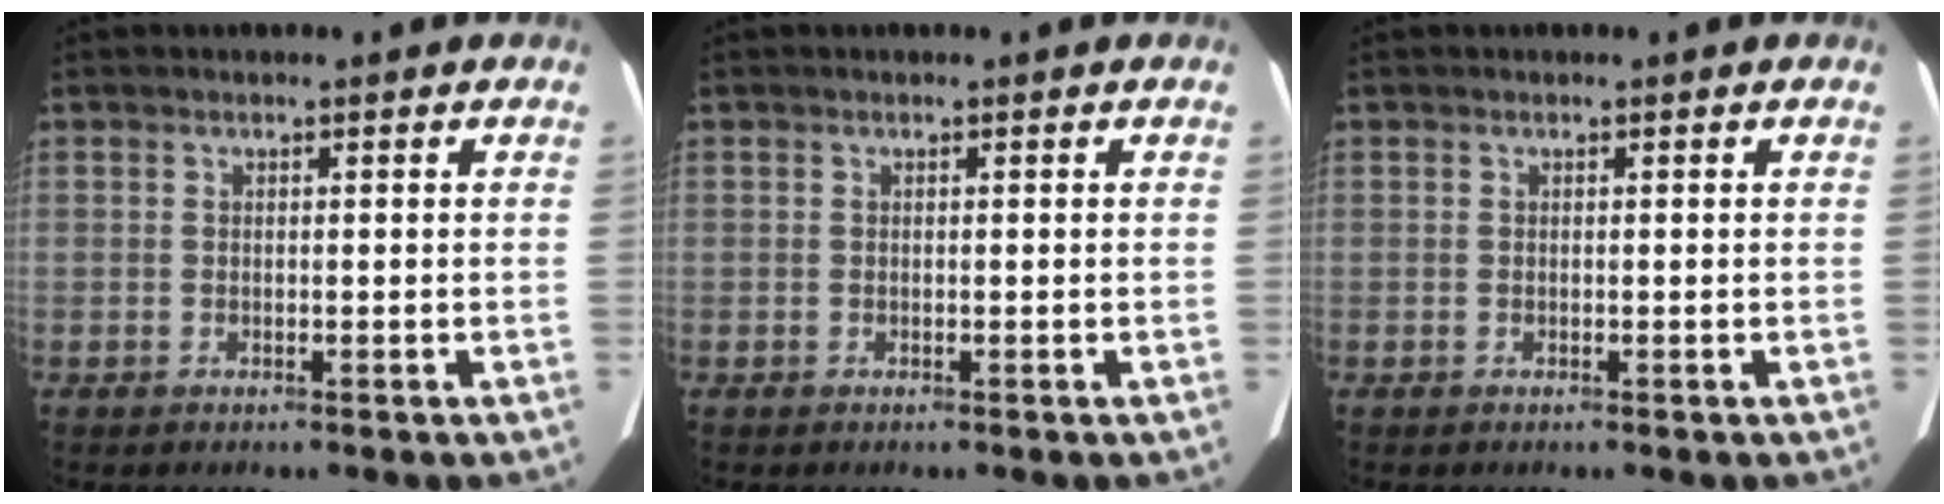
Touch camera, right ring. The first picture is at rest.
{"total": 0.0}
{"total": 0.0}